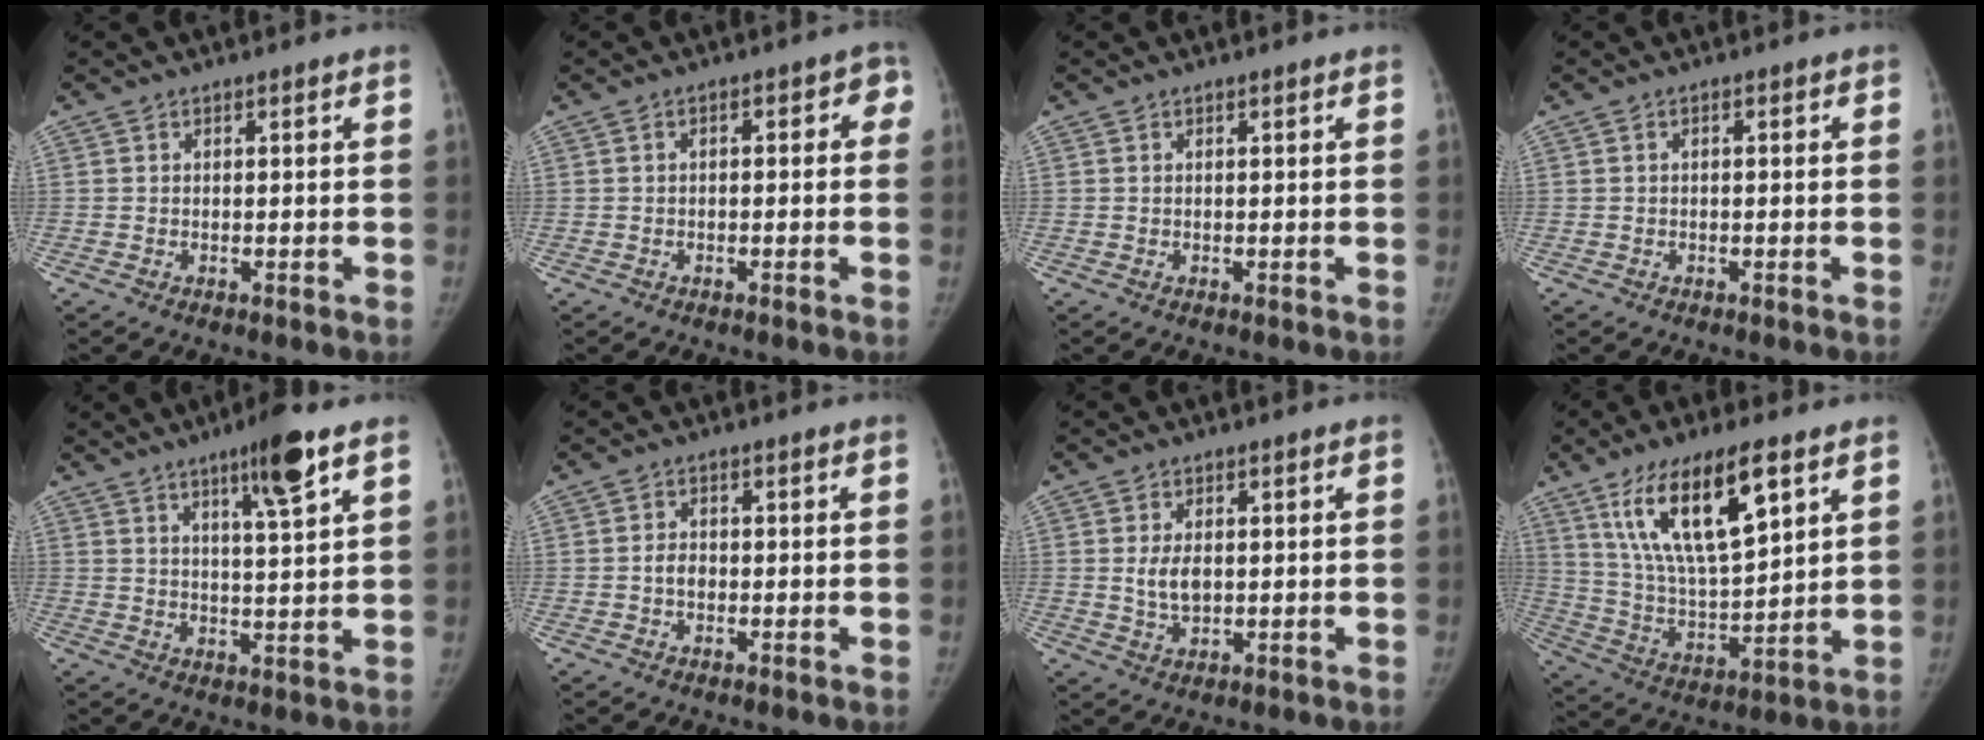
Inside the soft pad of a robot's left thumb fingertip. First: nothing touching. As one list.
[{"total": 3.4, "force": [-0.1, 2.0, 2.7], "torque": [-0.010, 0.021, -0.009]}, {"total": 0.0}, {"total": 0.6, "force": [0.0, 0.4, 0.5], "torque": [-0.001, 0.002, -0.004]}, {"total": 9.1, "force": [5.3, 1.0, 7.3], "torque": [-0.110, -0.028, 0.084]}, {"total": 2.2, "force": [-0.4, 1.6, 1.3], "torque": [-0.016, 0.008, -0.009]}, {"total": 4.4, "force": [0.4, 2.6, 3.5], "torque": [-0.063, -0.007, 0.013]}, {"total": 18.4, "force": [9.3, 6.1, 14.7], "torque": [-0.245, -0.034, 0.178]}]